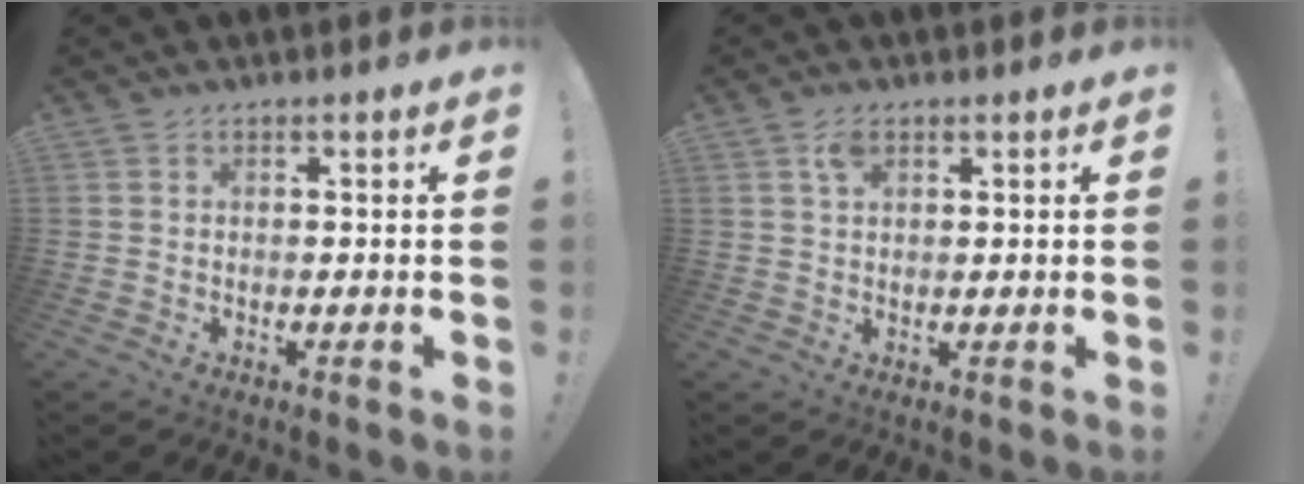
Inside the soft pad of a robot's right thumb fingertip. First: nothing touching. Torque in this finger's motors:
{"motor_torque": [0.02, 0.51, 0.12, -0.05, 0.00]}